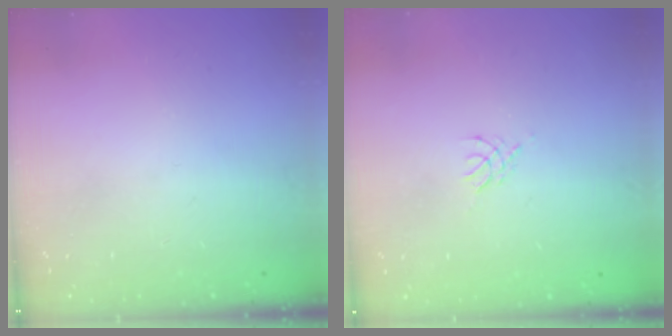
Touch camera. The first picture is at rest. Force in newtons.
{"total": 2.8, "press": 2.7, "slide": 0.6}